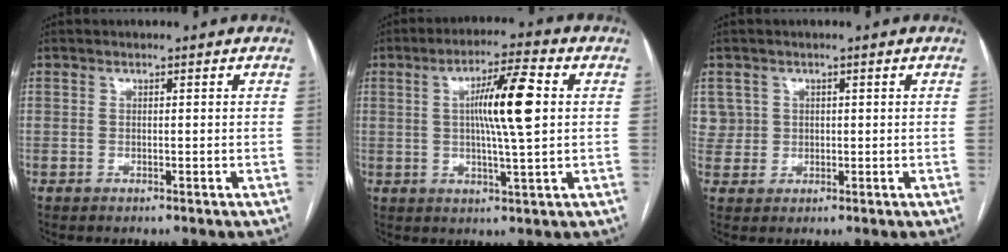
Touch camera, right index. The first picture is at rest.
{"total": 10.2, "force": [1.6, 0.3, 10.0], "torque": [-0.173, 0.005, 0.024]}
{"total": 3.3, "force": [1.2, 3.1, -0.3], "torque": [0.022, 0.009, 0.021]}